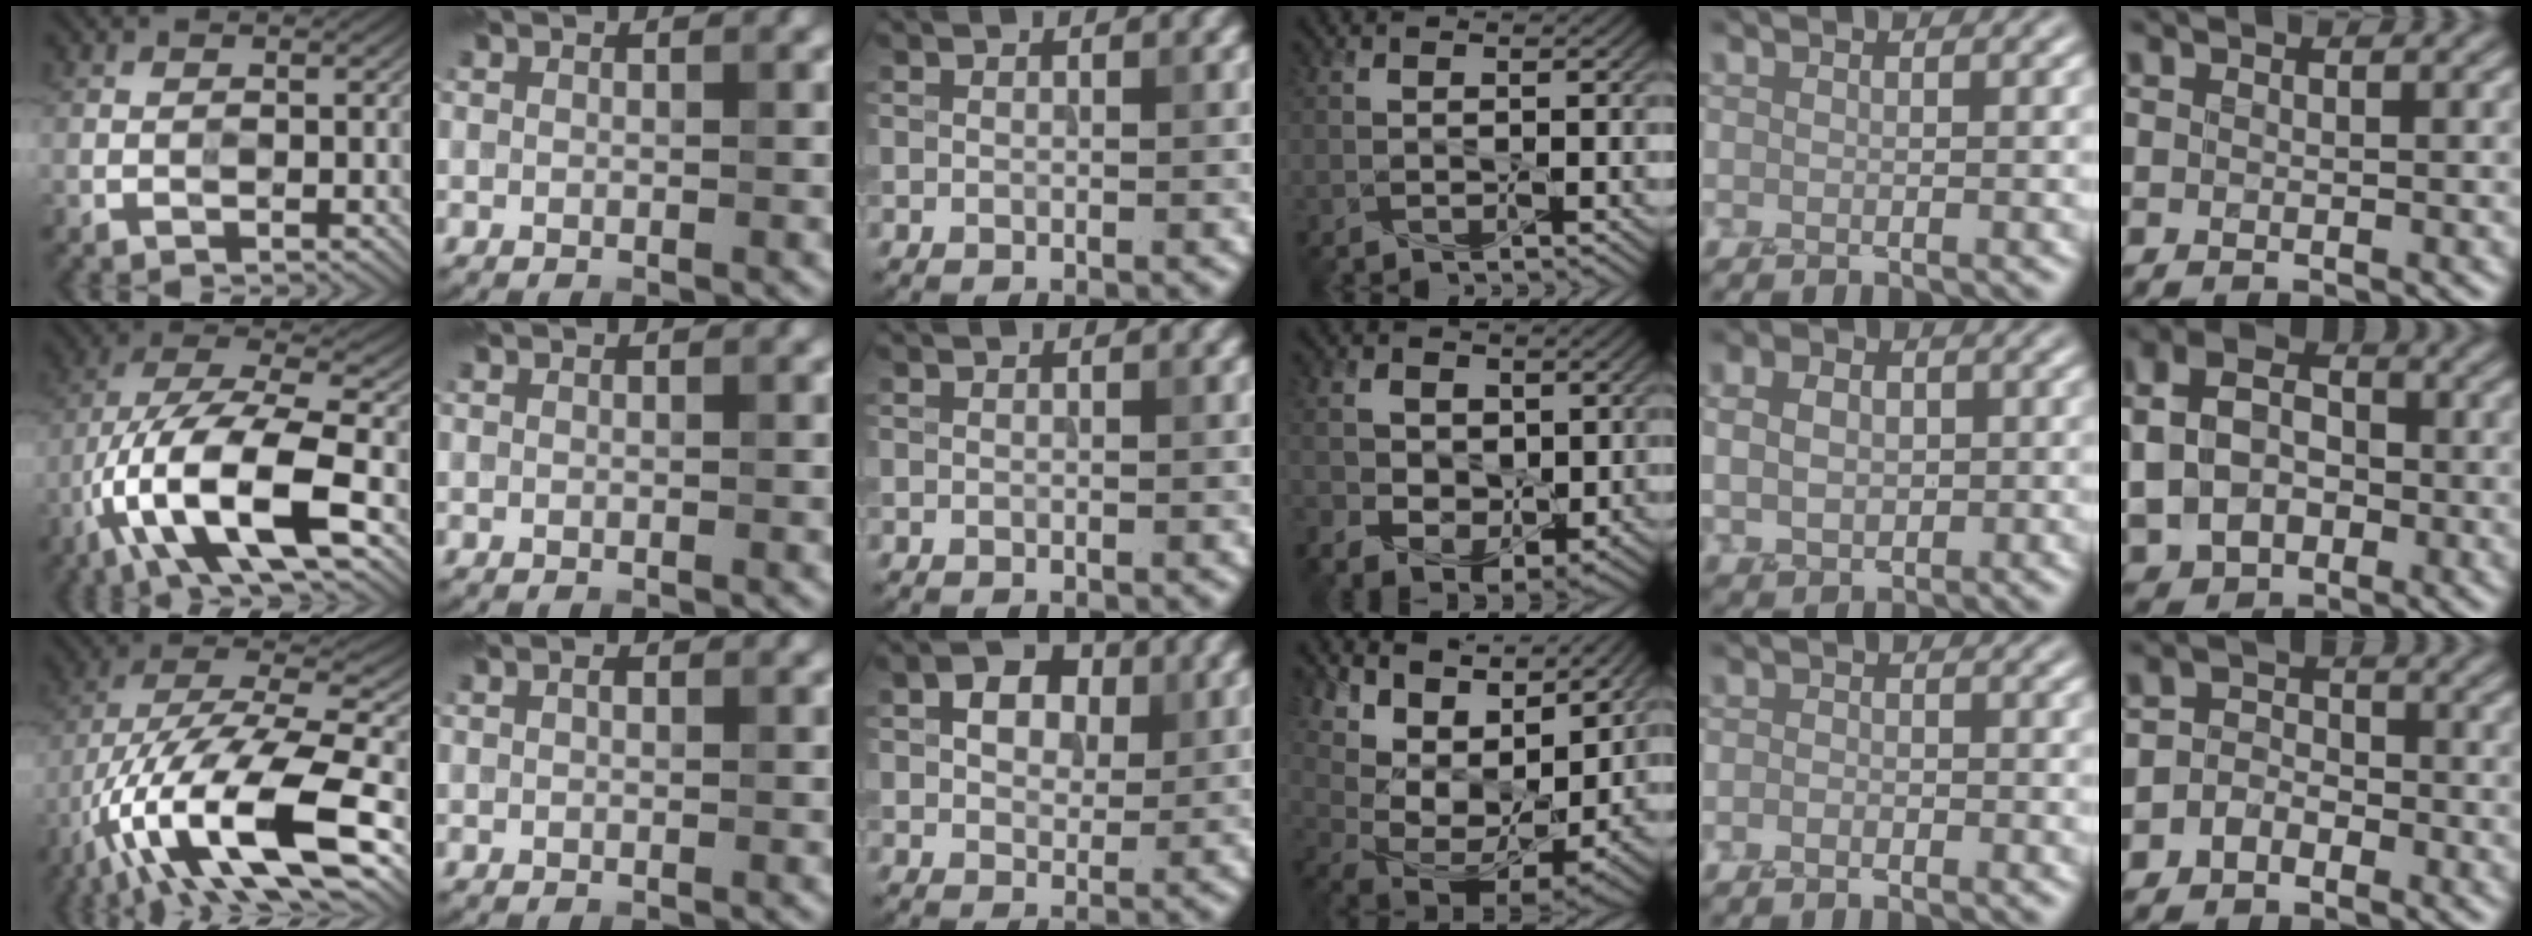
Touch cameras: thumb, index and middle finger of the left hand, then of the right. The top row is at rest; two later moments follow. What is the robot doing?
{"motion": "wipe", "object": "whiteboard"}